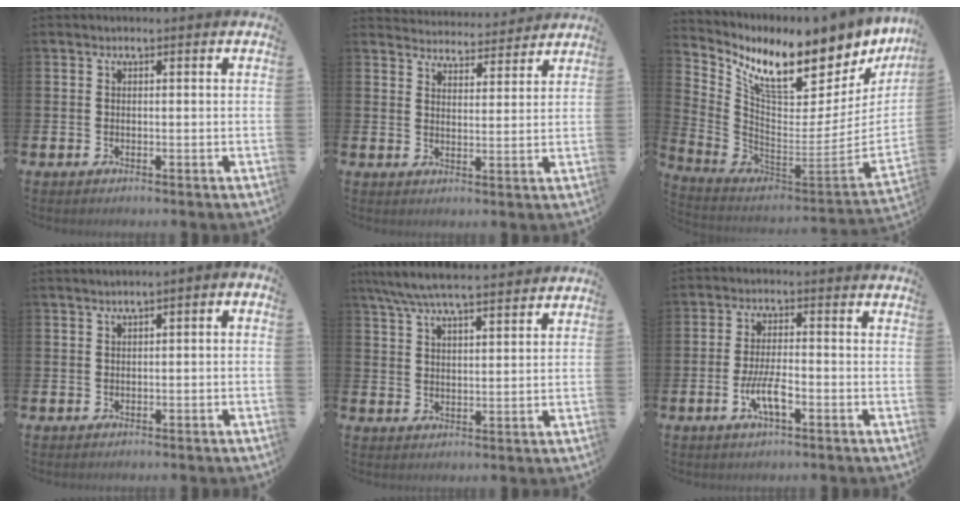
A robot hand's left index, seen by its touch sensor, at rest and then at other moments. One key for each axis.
{"total": 4.3, "fx": 4.2, "fy": 0.5, "fz": -0.3, "tx": -0.002, "ty": -0.034, "tz": 0.073}
{"total": 9.5, "fx": 8.2, "fy": 3.0, "fz": 3.7, "tx": -0.095, "ty": -0.079, "tz": 0.138}
{"total": 0.8, "fx": -0.5, "fy": 0.2, "fz": 0.6, "tx": -0.013, "ty": 0.004, "tz": -0.011}
{"total": 7.0, "fx": 6.5, "fy": 0.7, "fz": 2.5, "tx": -0.058, "ty": -0.029, "tz": 0.117}
{"total": 4.8, "fx": -1.8, "fy": 1.4, "fz": 4.2, "tx": -0.085, "ty": 0.003, "tz": -0.035}